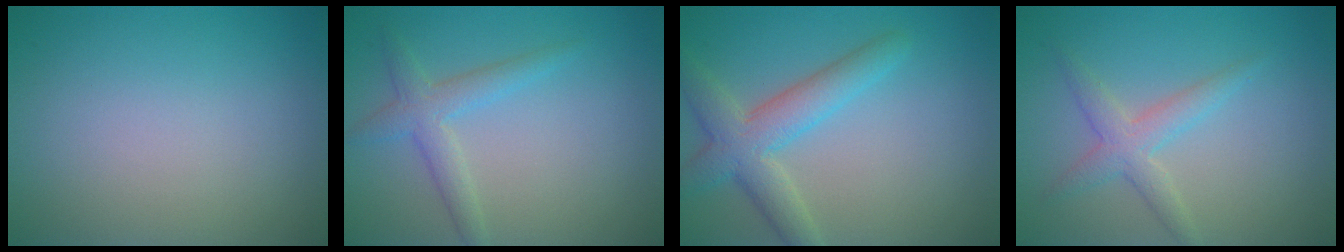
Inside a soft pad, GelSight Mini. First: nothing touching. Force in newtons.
{"total": 2.6, "press": 2.6, "slide": 0.1}
{"total": 4.6, "press": 4.6, "slide": 0.2}
{"total": 2.7, "press": 2.7, "slide": 0.1}